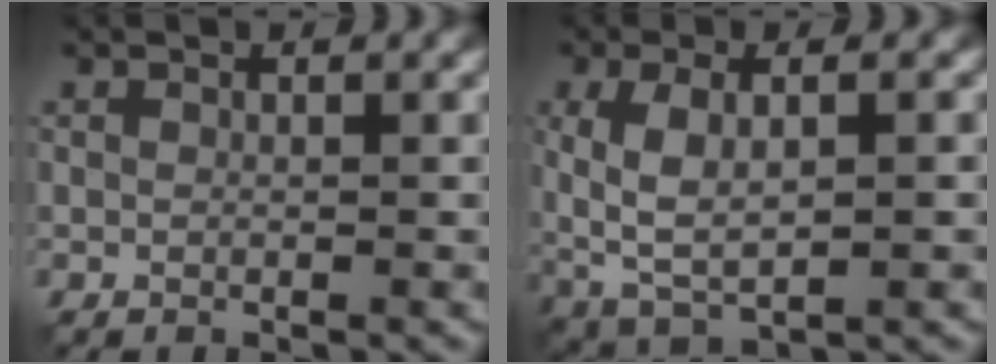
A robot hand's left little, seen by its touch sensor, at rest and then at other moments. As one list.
[{"total": 5.3, "force": [0.2, 2.3, 4.8], "torque": [-0.106, 0.002, 0.007]}]